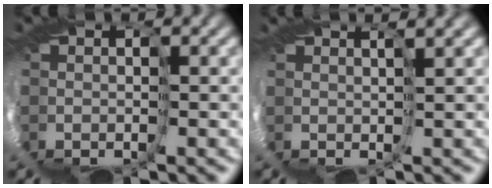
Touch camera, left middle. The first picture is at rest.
{"total": 4.3, "force": [1.6, -3.3, -2.2], "torque": [0.031, 0.002, 0.034]}